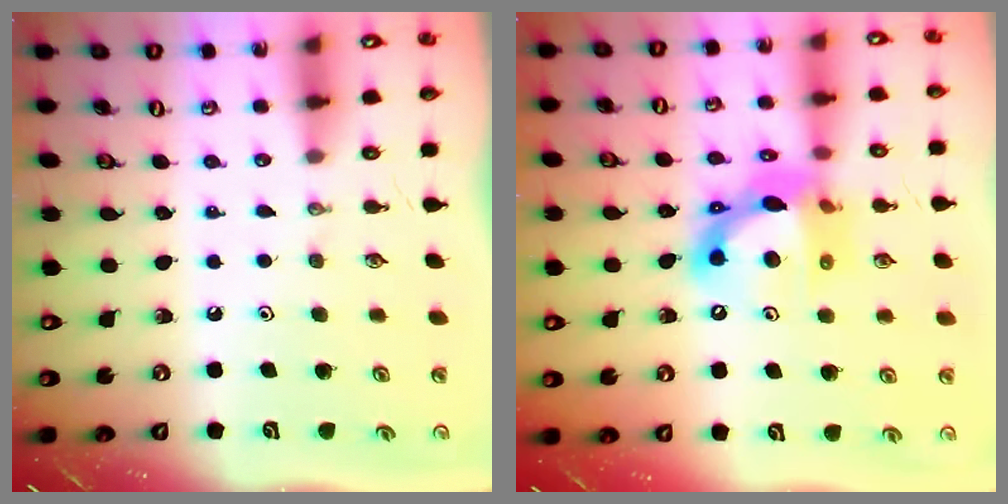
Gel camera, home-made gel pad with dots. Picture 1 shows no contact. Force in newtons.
{"total": 14.7, "press": 14.7, "slide": 0.7}